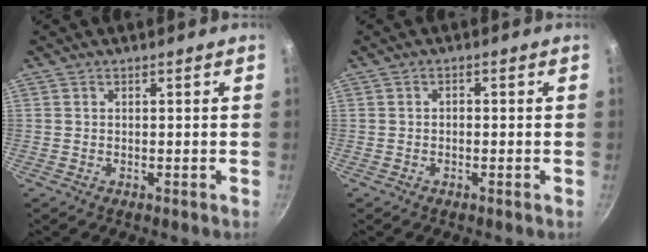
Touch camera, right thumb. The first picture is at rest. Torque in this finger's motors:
{"motor_torque": [-0.20, -0.05, -0.04, -0.13, 0.04]}